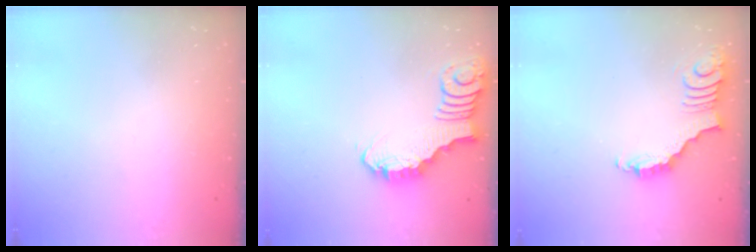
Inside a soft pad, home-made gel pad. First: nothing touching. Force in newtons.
{"total": 2.7, "press": 2.7, "slide": 0.2}
{"total": 3.7, "press": 3.6, "slide": 0.7}